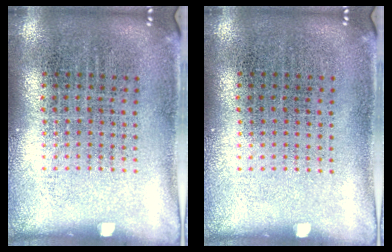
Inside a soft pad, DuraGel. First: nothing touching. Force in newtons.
{"total": 0.0}